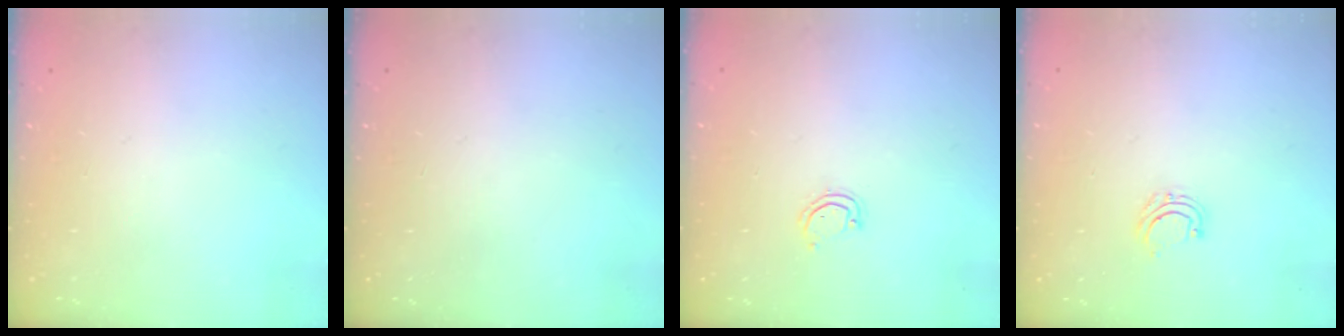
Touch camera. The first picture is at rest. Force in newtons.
{"total": 0.0}
{"total": 3.5, "press": 3.5, "slide": 0.3}
{"total": 4.1, "press": 4.0, "slide": 0.6}